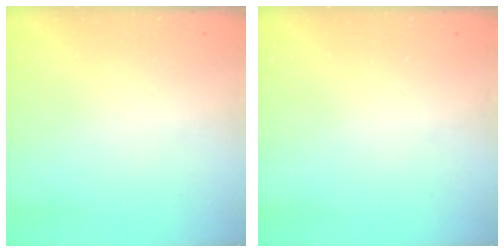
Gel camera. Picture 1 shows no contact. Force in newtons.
{"total": 0.0}